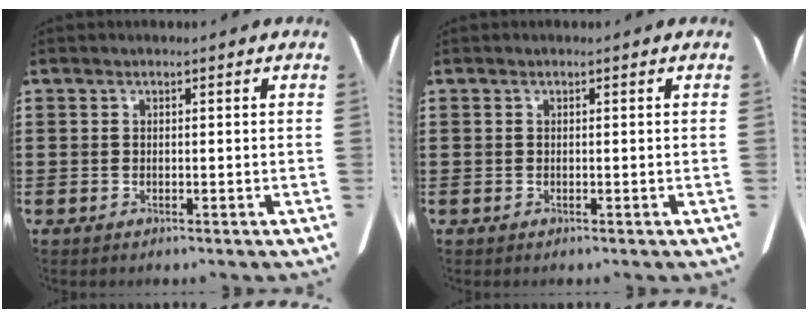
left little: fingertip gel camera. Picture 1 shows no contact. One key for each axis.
{"total": 0.0}